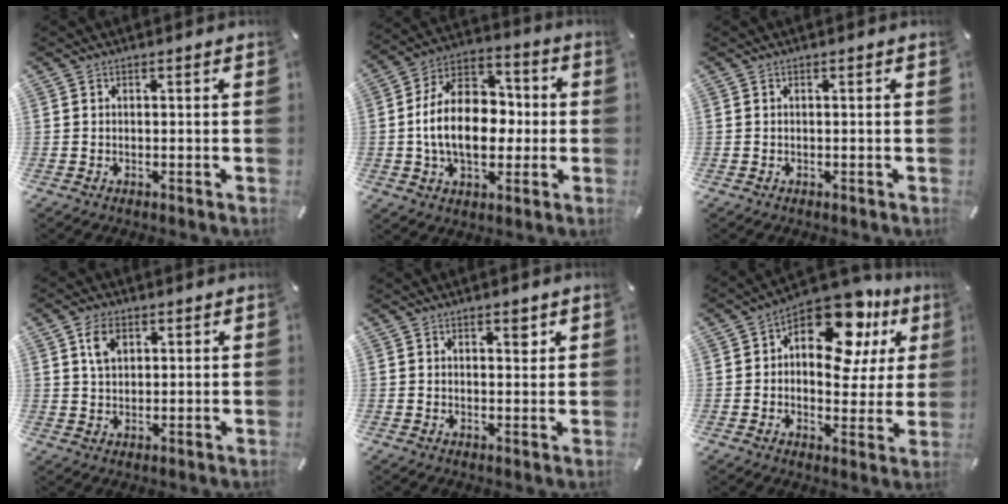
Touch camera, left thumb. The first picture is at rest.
{"total": 16.5, "force": [-1.6, 11.7, 11.5], "torque": [-0.210, 0.015, -0.031]}
{"total": 0.0}
{"total": 5.3, "force": [2.3, 3.6, 3.1], "torque": [-0.052, 0.002, 0.040]}
{"total": 2.2, "force": [1.3, 1.4, 1.3], "torque": [-0.003, -0.007, 0.016]}
{"total": 16.5, "force": [9.9, 8.6, 10.1], "torque": [-0.146, -0.079, 0.170]}